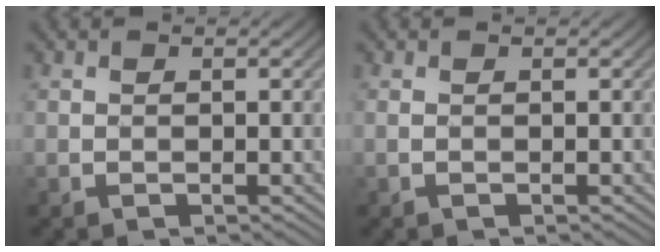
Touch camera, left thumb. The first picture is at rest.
{"total": 0.0}